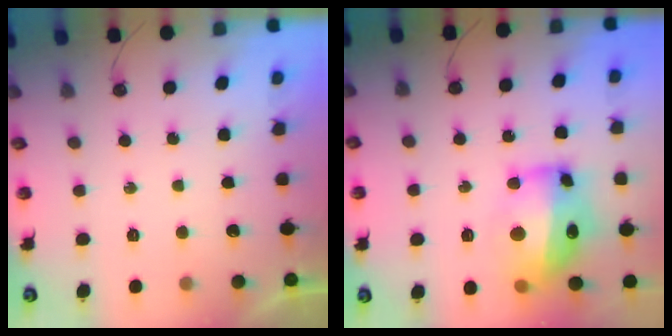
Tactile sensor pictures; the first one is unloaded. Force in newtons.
{"total": 16.5, "press": 16.4, "slide": 1.6}